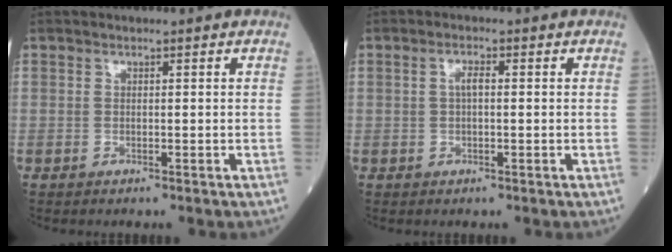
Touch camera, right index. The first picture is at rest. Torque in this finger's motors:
{"motor_torque": [-0.04, -0.03, -0.04, 0.00]}